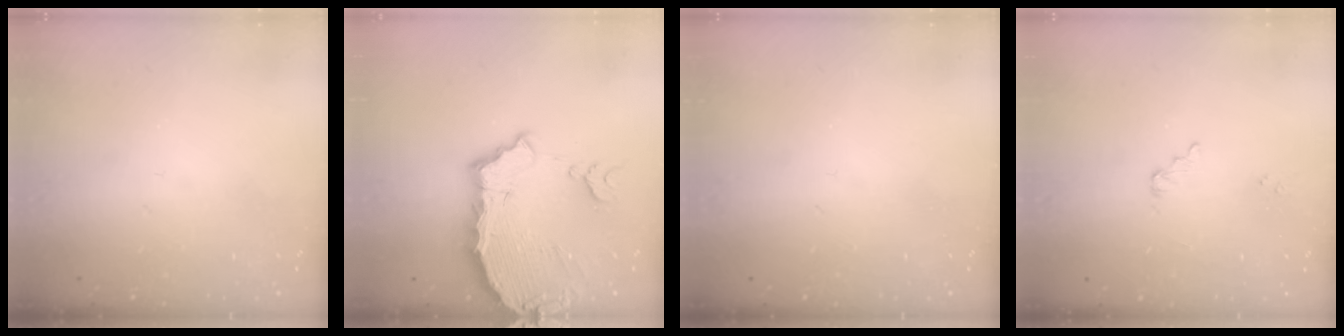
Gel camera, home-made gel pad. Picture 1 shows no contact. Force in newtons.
{"total": 10.4, "press": 10.3, "slide": 1.1}
{"total": 0.0}
{"total": 2.5, "press": 2.5, "slide": 0.1}